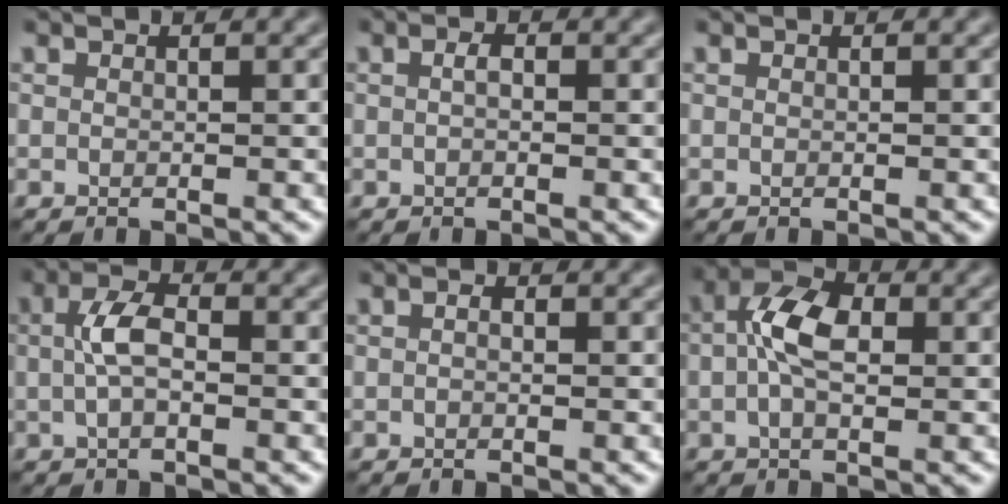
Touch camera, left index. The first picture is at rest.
{"total": 0.9, "force": [0.1, 0.3, 0.8], "torque": [-0.017, 0.003, 0.000]}
{"total": 0.0}
{"total": 3.0, "force": [0.0, 1.4, 2.7], "torque": [-0.057, 0.009, -0.006]}
{"total": 0.5, "force": [0.0, 0.2, 0.5], "torque": [-0.009, 0.003, -0.002]}
{"total": 5.0, "force": [0.2, 2.8, 4.1], "torque": [-0.079, 0.012, -0.007]}